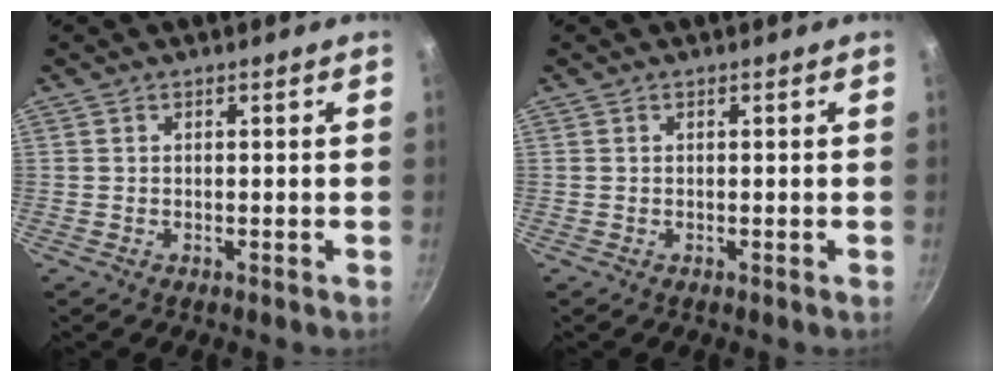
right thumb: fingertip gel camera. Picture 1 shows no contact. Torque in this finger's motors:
{"motor_torque": [0.00, 0.00, -0.06, 0.05, 0.00]}